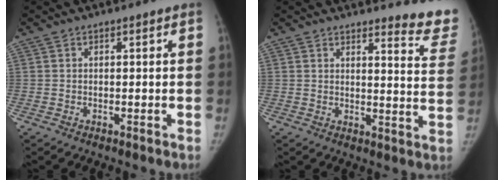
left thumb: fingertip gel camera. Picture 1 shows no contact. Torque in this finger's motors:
{"motor_torque": [-0.26, 0.13, 0.63, -0.20, 0.01]}